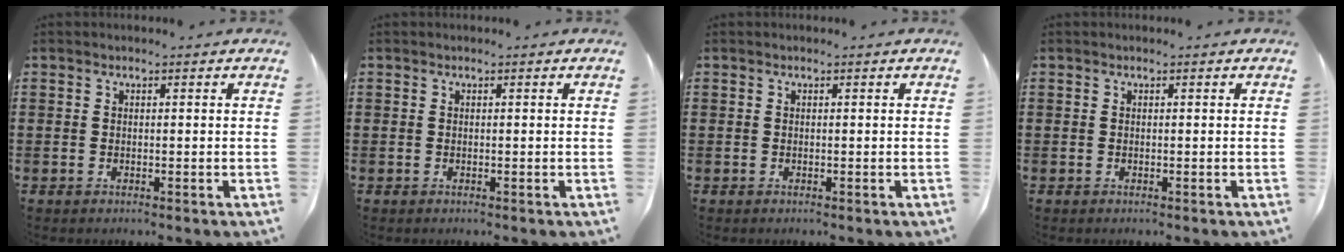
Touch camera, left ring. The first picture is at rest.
{"total": 0.0}
{"total": 0.0}
{"total": 0.0}